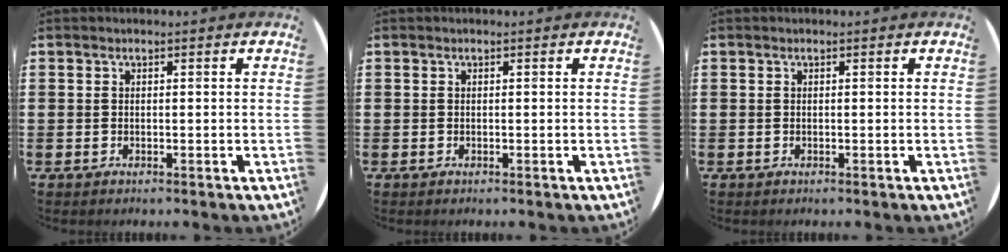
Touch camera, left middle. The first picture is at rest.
{"total": 0.0}
{"total": 0.0}